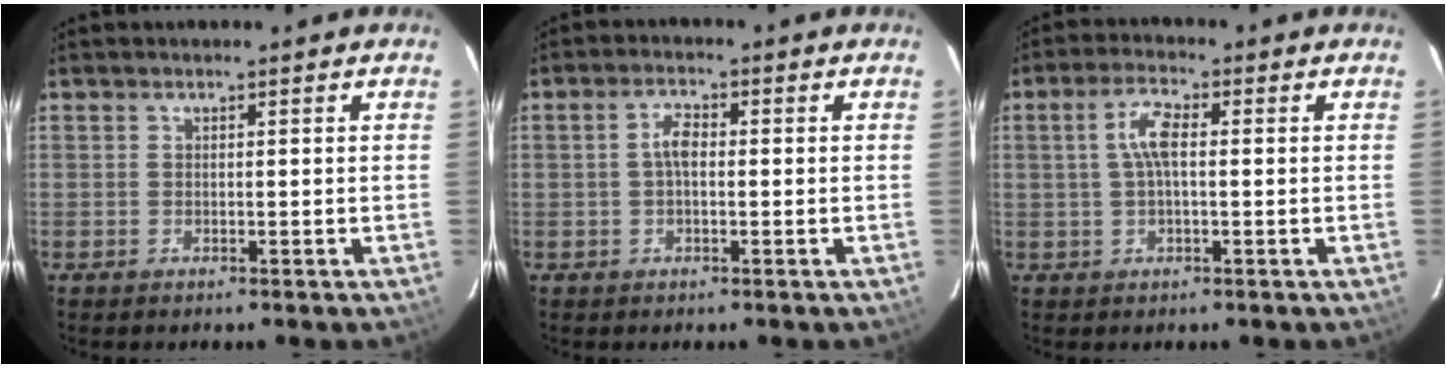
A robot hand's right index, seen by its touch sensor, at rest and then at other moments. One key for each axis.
{"total": 3.0, "fx": -0.1, "fy": 1.5, "fz": 2.6, "tx": -0.053, "ty": 0.010, "tz": 0.000}
{"total": 4.9, "fx": 0.5, "fy": 1.7, "fz": 4.6, "tx": -0.093, "ty": 0.011, "tz": 0.009}